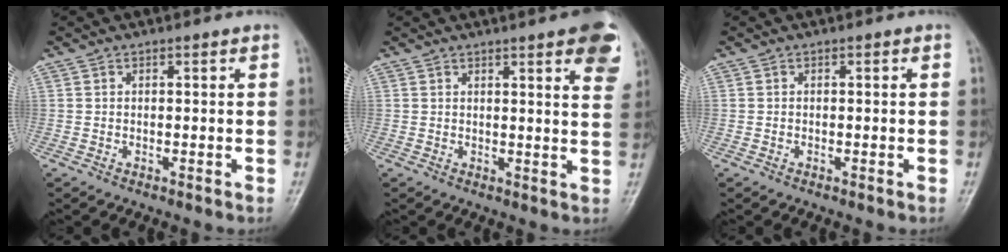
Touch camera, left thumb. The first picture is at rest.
{"total": 10.3, "force": [5.5, 2.1, 8.4], "torque": [-0.080, -0.015, 0.056]}
{"total": 0.0}